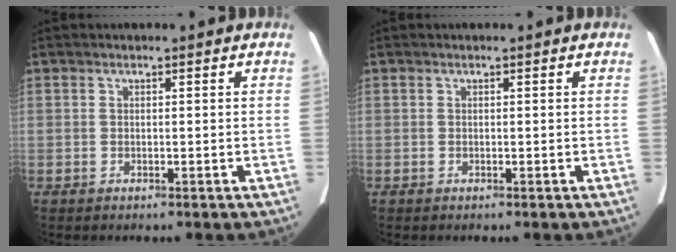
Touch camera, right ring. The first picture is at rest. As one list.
[{"total": 0.0}]